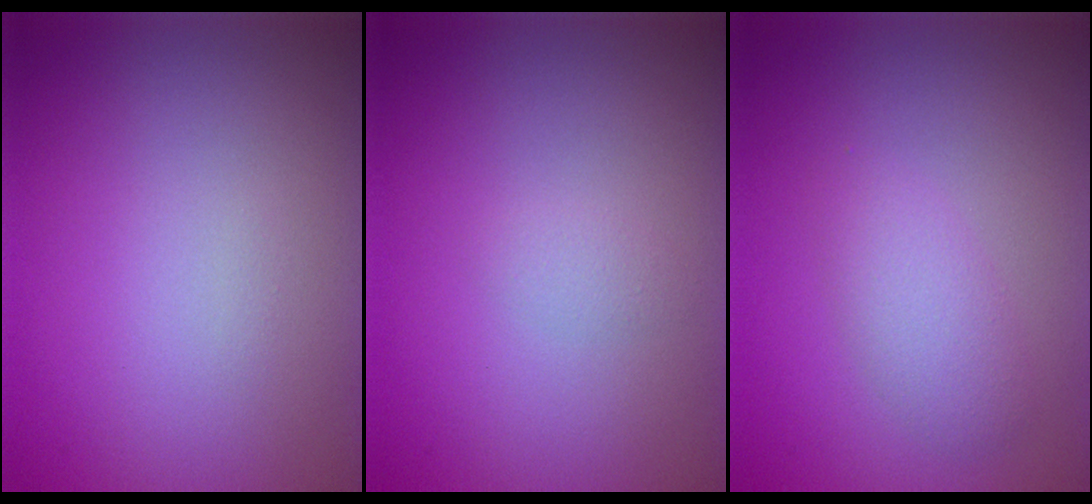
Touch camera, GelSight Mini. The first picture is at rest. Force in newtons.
{"total": 0.8, "press": 0.8, "slide": 0.1}
{"total": 2.4, "press": 2.4, "slide": 0.2}